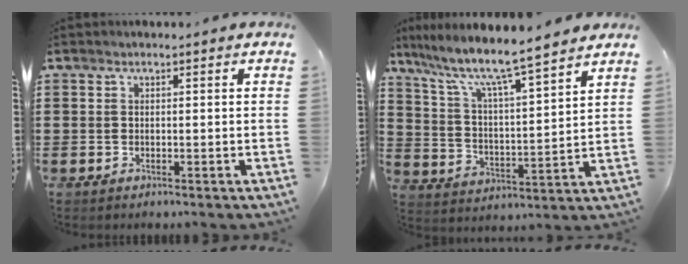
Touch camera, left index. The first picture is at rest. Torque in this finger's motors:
{"motor_torque": [2.14, 0.00, 0.05, -0.07]}